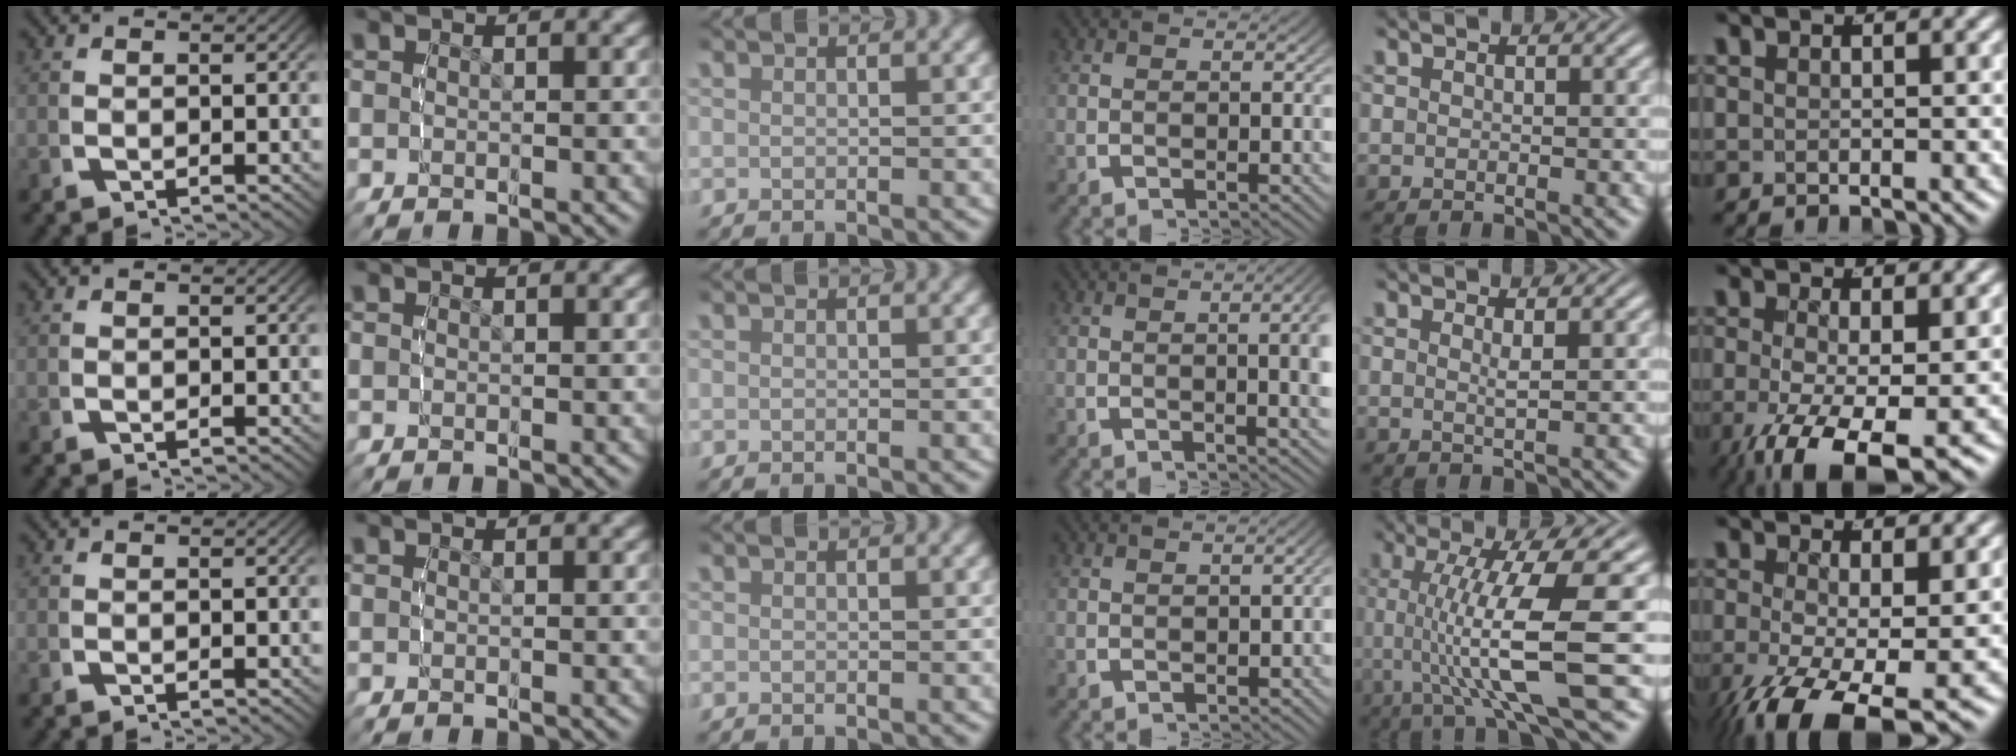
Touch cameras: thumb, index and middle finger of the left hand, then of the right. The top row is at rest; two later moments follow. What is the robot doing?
{"motion": "lift_and_place", "object": "condiment"}